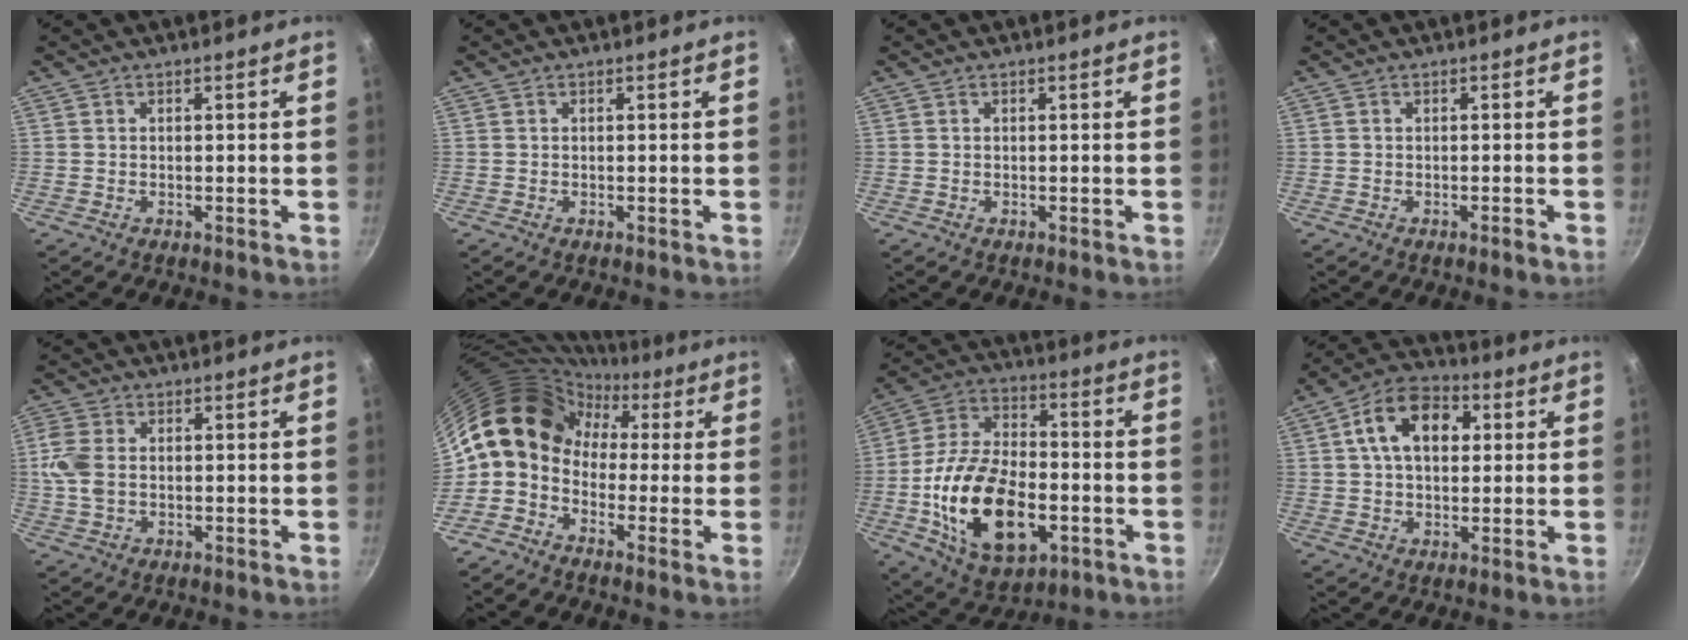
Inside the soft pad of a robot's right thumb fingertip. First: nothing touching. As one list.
[{"total": 0.0}, {"total": 0.0}, {"total": 0.8, "force": [-0.5, 0.1, 0.5], "torque": [-0.014, 0.007, -0.010]}, {"total": 6.1, "force": [0.3, 4.1, 4.4], "torque": [-0.099, 0.005, 0.003]}, {"total": 13.2, "force": [0.3, 10.7, 7.8], "torque": [-0.108, 0.047, -0.021]}, {"total": 22.6, "force": [-5.4, 13.2, 17.6], "torque": [-0.305, 0.027, -0.087]}, {"total": 12.7, "force": [3.0, 8.5, 9.0], "torque": [-0.120, 0.018, 0.035]}]